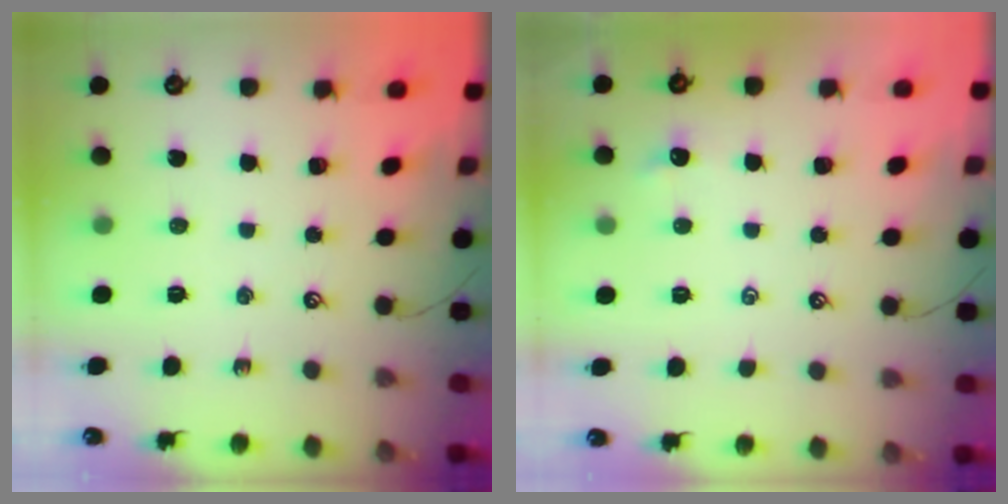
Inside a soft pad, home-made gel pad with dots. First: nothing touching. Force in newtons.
{"total": 1.1, "press": 1.0, "slide": 0.4}